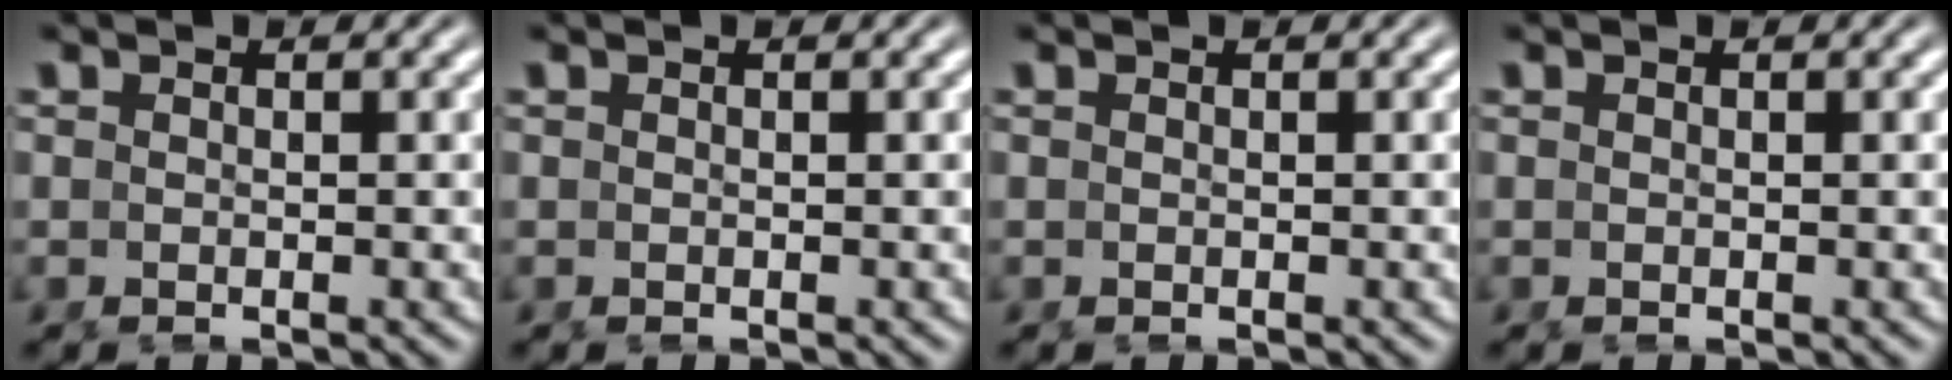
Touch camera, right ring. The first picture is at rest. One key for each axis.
{"total": 0.0}
{"total": 0.0}
{"total": 0.0}